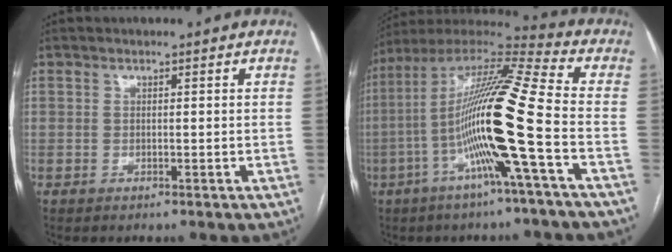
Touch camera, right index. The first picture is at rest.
{"total": 18.6, "force": [-4.6, -0.9, 18.0], "torque": [-0.339, 0.002, -0.100]}